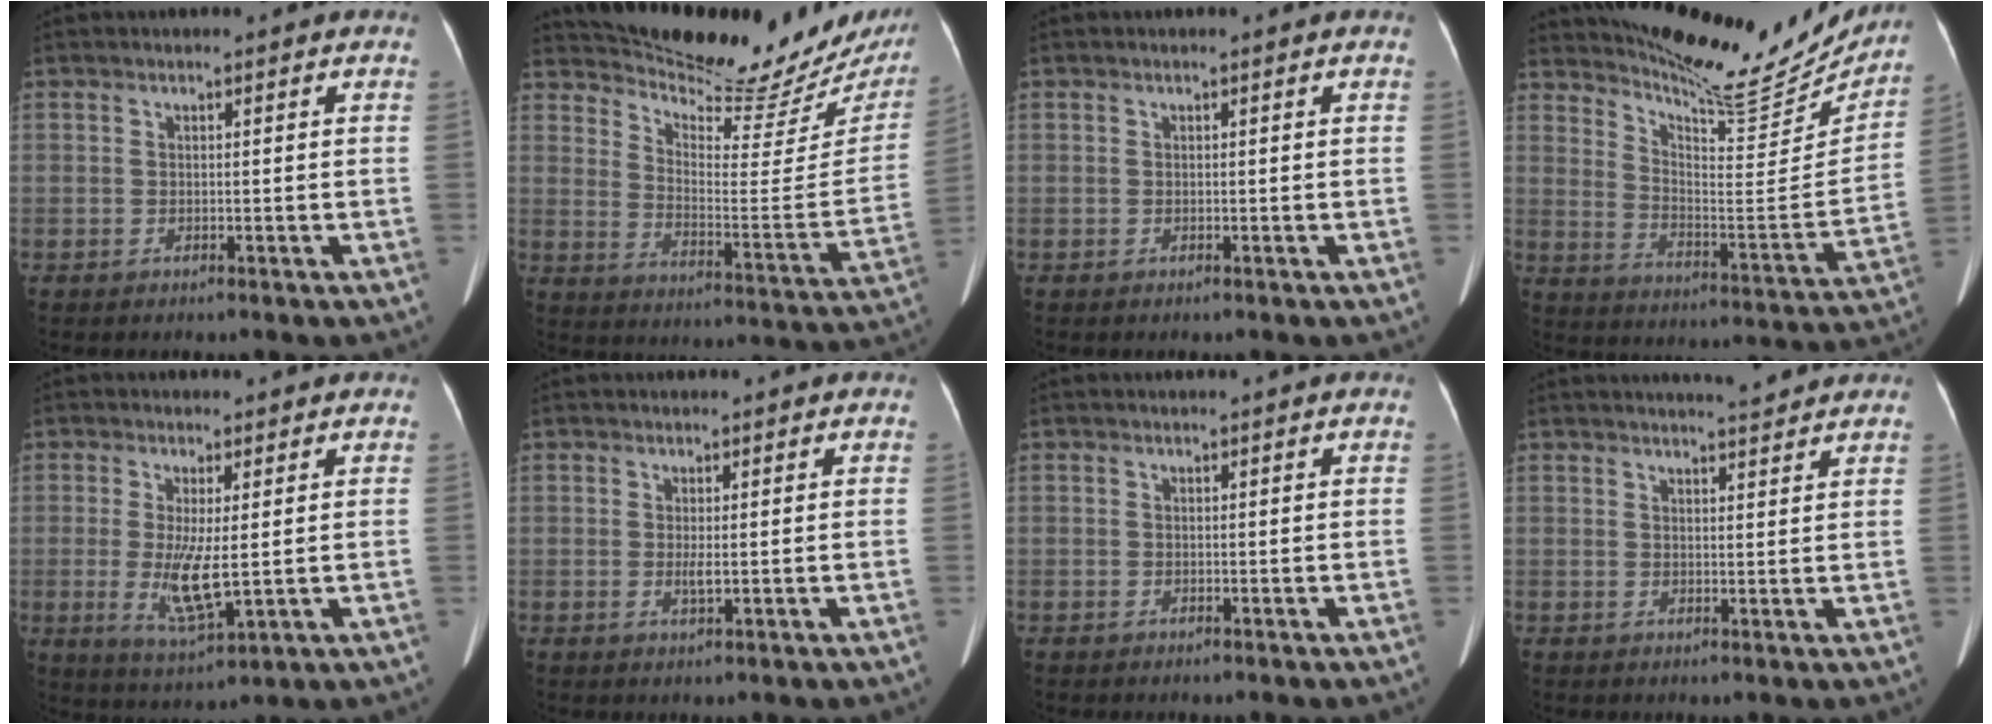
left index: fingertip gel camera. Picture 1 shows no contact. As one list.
[{"total": 23.3, "force": [21.6, 3.7, 8.0], "torque": [-0.125, -0.075, 0.283]}, {"total": 0.0}, {"total": 20.0, "force": [18.8, 3.4, 5.9], "torque": [-0.093, -0.057, 0.261]}, {"total": 6.6, "force": [-0.1, 1.3, 6.5], "torque": [-0.132, -0.021, 0.002]}, {"total": 0.7, "force": [0.0, 0.1, 0.7], "torque": [-0.015, -0.003, -0.001]}, {"total": 0.0}, {"total": 4.8, "force": [4.6, 0.2, 1.6], "torque": [-0.027, 0.003, 0.057]}]